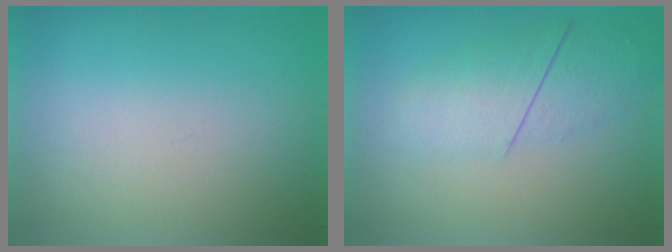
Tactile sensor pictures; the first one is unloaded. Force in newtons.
{"total": 2.3}